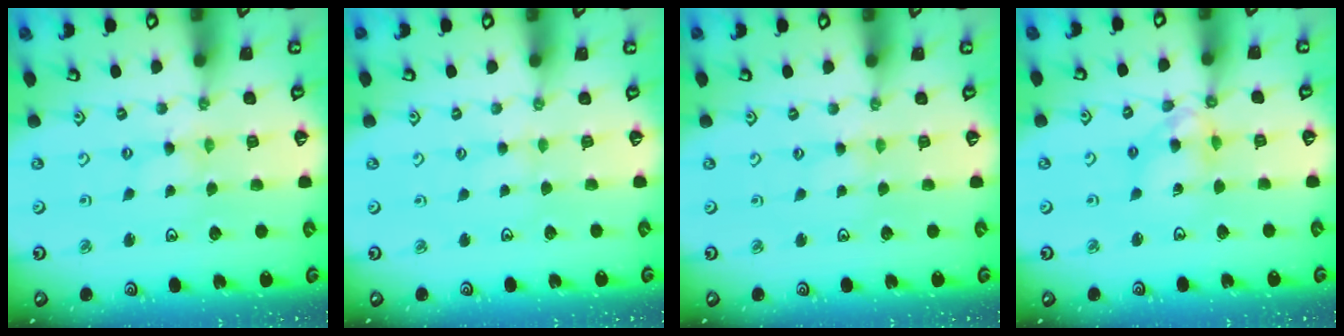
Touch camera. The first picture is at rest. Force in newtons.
{"total": 1.8, "press": 1.8, "slide": 0.3}
{"total": 1.2, "press": 1.2, "slide": 0.2}
{"total": 9.7, "press": 9.7, "slide": 0.9}